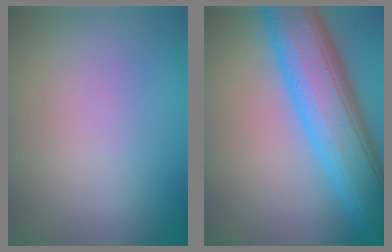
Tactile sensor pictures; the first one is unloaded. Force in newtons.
{"total": 10.2, "press": 10.2, "slide": 0.2}